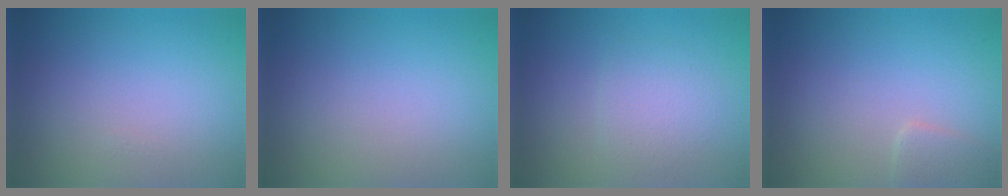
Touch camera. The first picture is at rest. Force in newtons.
{"total": 0.0}
{"total": 2.3, "press": 2.3, "slide": 0.1}
{"total": 1.7, "press": 1.7, "slide": 0.1}